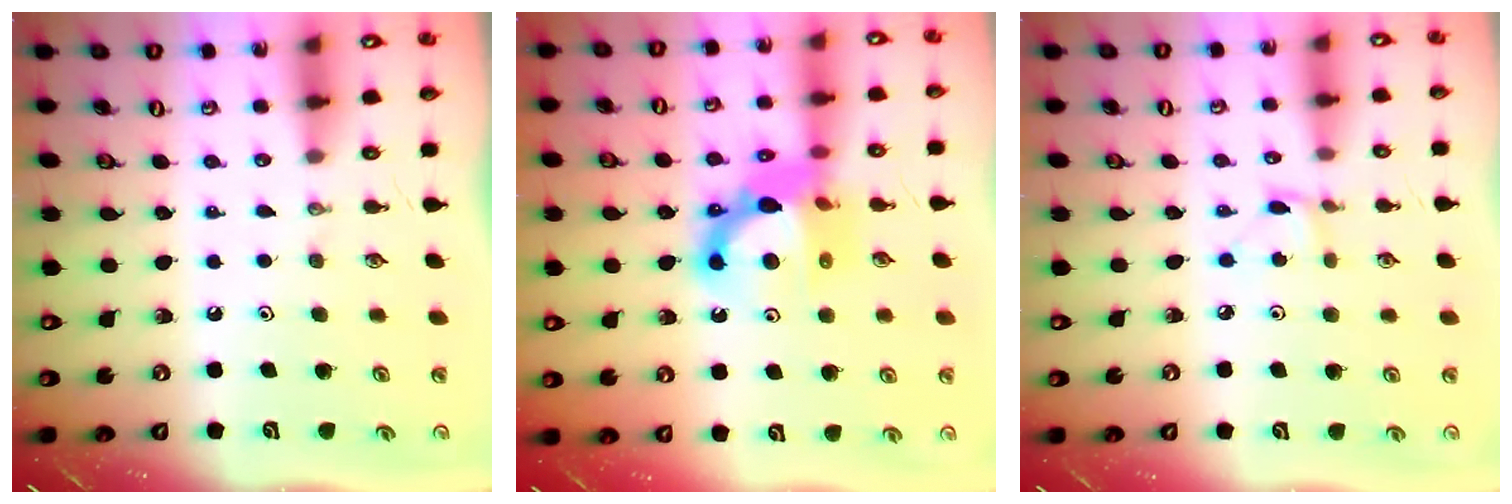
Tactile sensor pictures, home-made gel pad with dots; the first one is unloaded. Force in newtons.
{"total": 13.5, "press": 13.4, "slide": 1.0}
{"total": 2.0, "press": 2.0, "slide": 0.2}